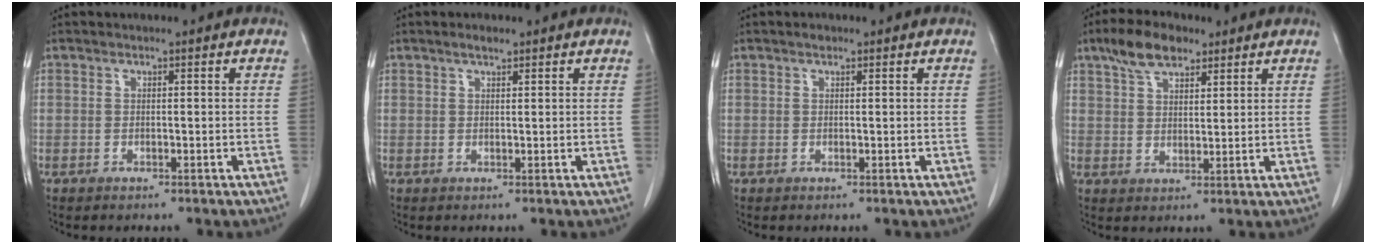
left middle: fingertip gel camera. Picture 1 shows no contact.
{"total": 1.4, "force": [1.1, 0.4, 0.8], "torque": [-0.019, 0.002, 0.020]}
{"total": 0.6, "force": [0.5, 0.3, 0.3], "torque": [-0.008, 0.001, 0.007]}
{"total": 7.2, "force": [4.9, 3.1, 4.2], "torque": [-0.080, 0.015, 0.091]}